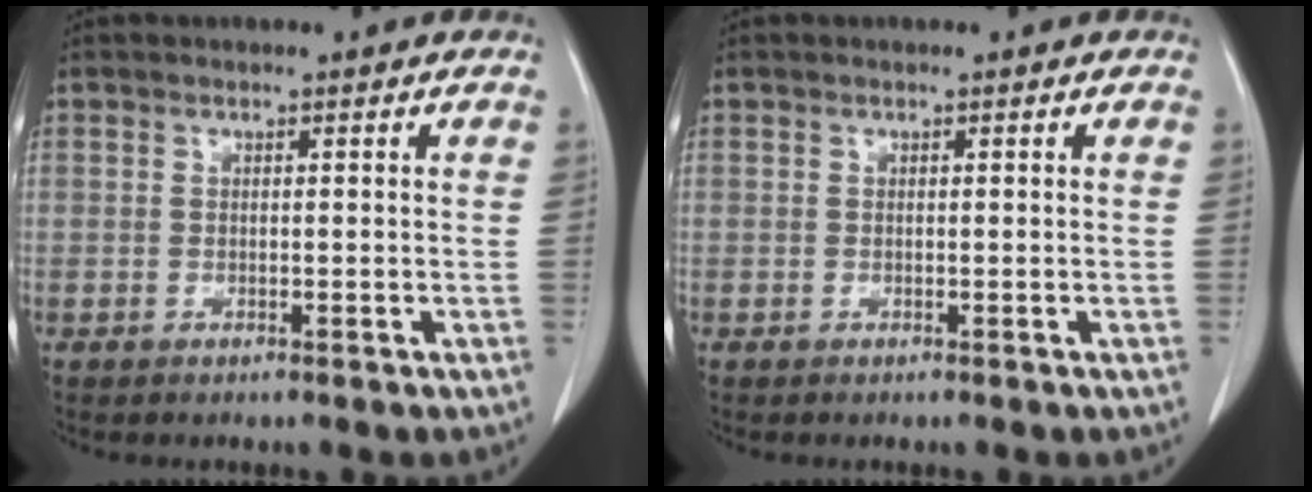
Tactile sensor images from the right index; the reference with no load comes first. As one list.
[{"total": 0.0}]